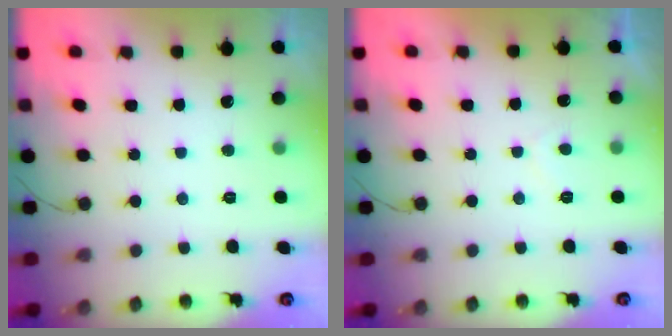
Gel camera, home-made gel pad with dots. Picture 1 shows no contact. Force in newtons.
{"total": 1.9, "press": 1.7, "slide": 0.7}